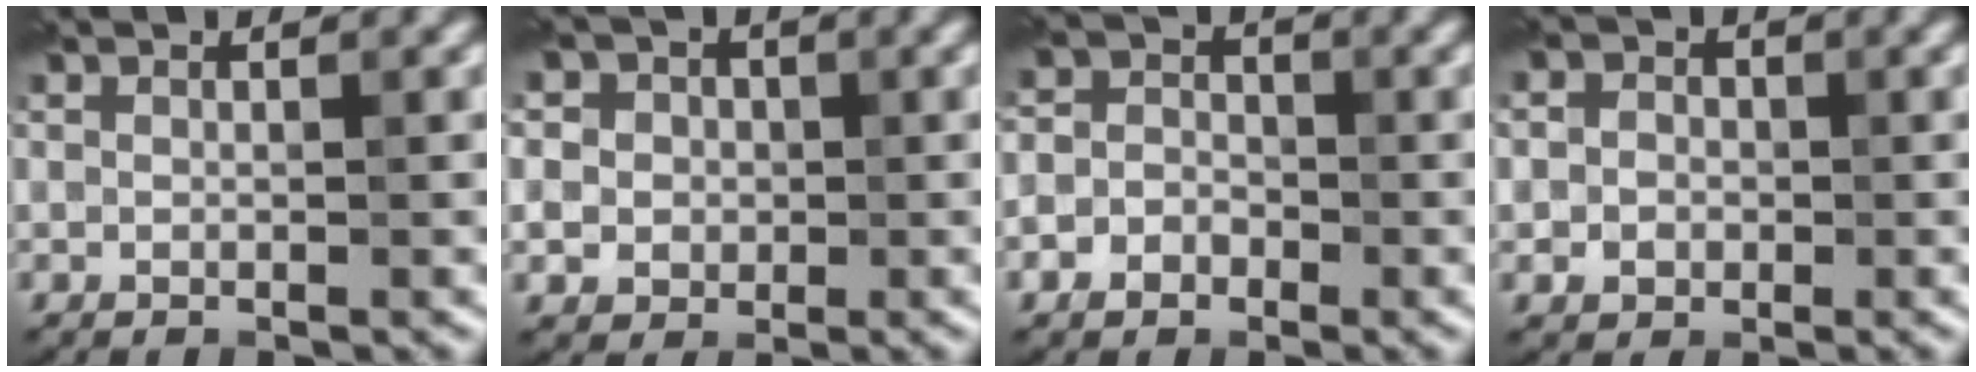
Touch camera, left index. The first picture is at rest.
{"total": 8.3, "force": [1.5, 7.5, 3.4], "torque": [-0.067, 0.033, -0.014]}
{"total": 3.3, "force": [-1.3, 2.7, 1.3], "torque": [0.004, 0.001, -0.029]}
{"total": 3.2, "force": [0.3, 2.9, 1.4], "torque": [-0.001, 0.006, -0.019]}